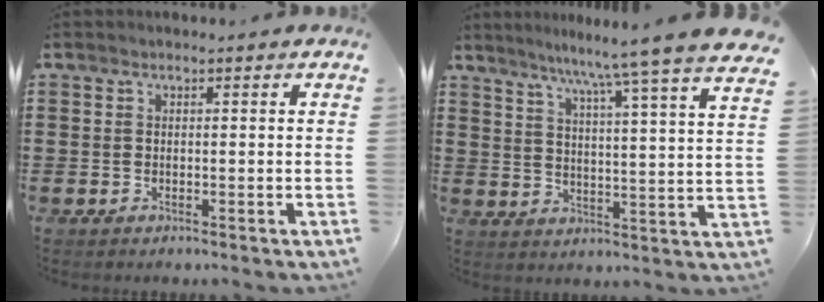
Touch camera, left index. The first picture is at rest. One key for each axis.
{"total": 7.4, "fx": 6.5, "fy": -2.0, "fz": 2.9, "tx": -0.075, "ty": -0.060, "tz": 0.101}